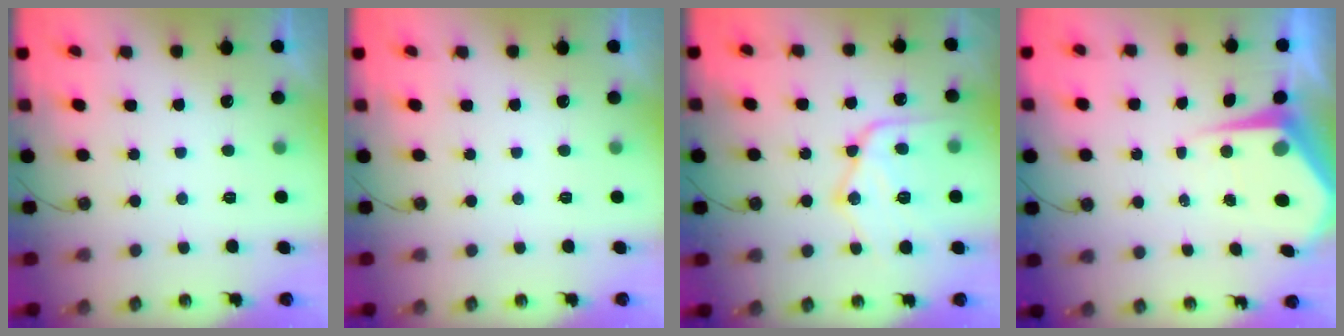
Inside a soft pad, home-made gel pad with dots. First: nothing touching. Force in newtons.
{"total": 0.0}
{"total": 17.2, "press": 17.1, "slide": 1.7}
{"total": 6.7, "press": 6.7, "slide": 0.6}